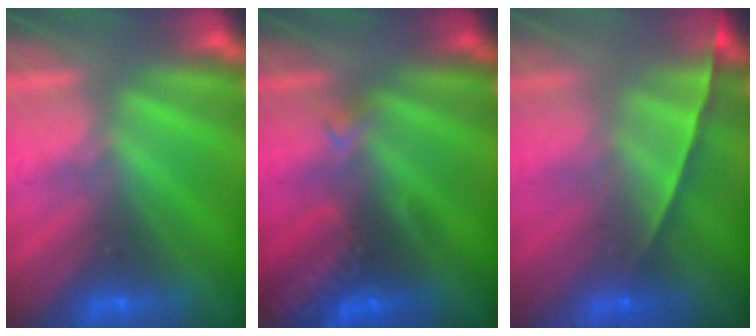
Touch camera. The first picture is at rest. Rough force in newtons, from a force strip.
{"total": 2.7}
{"total": 1.5}